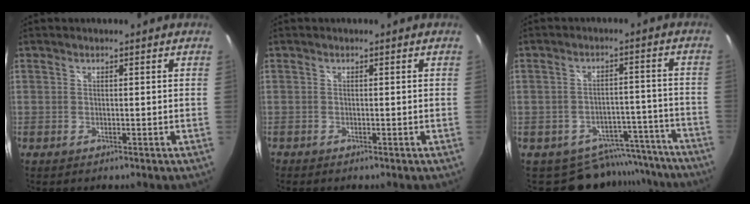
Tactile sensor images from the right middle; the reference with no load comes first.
{"total": 0.6, "force": [-0.6, 0.3, 0.0], "torque": [-0.002, -0.001, -0.013]}
{"total": 11.8, "force": [-10.6, 5.1, 1.2], "torque": [-0.011, 0.043, -0.126]}